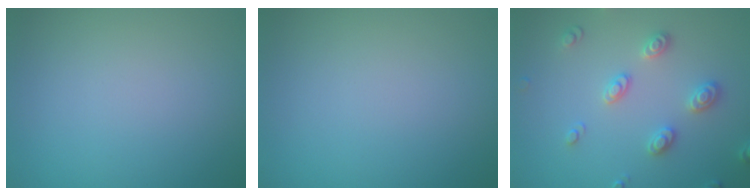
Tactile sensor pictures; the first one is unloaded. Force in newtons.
{"total": 0.0}
{"total": 2.9, "press": 2.7, "slide": 1.1}